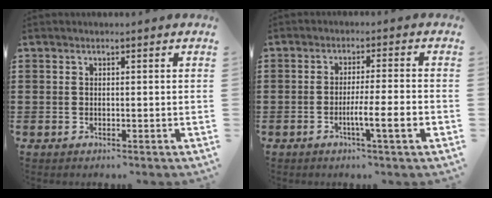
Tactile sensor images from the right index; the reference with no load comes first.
{"total": 5.6, "force": [-2.0, 0.0, 5.2], "torque": [-0.086, -0.010, -0.033]}